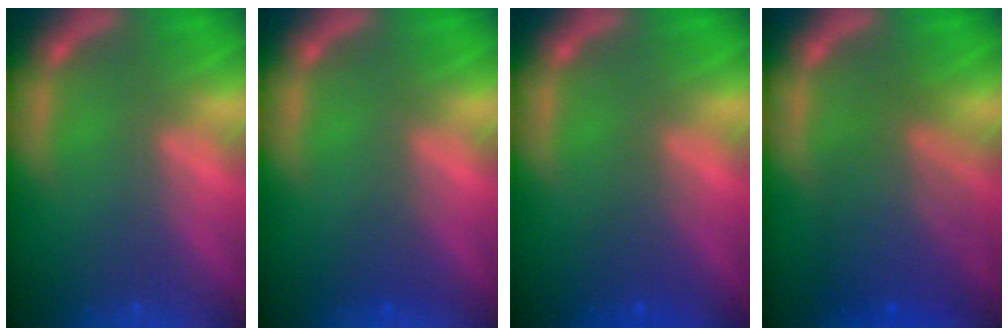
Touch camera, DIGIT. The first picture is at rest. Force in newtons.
{"total": 1.0}
{"total": 1.9}
{"total": 6.1}